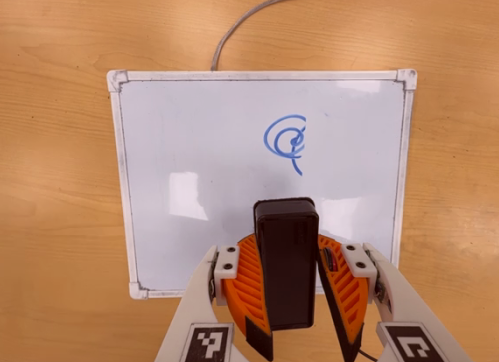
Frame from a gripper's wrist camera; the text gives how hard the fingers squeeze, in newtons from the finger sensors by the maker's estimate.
{"total": 8.4, "left": 9.2, "right": 7.7}